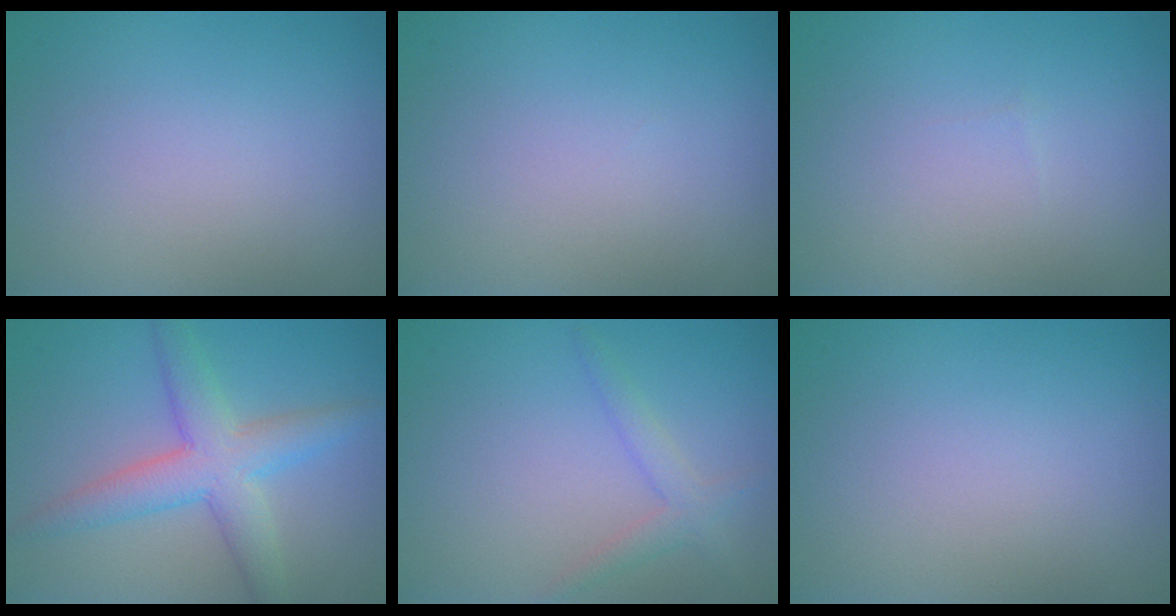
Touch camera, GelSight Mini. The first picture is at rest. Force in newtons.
{"total": 0.0}
{"total": 0.0}
{"total": 5.3, "press": 5.3, "slide": 0.2}
{"total": 2.0, "press": 2.0, "slide": 0.1}
{"total": 0.0}